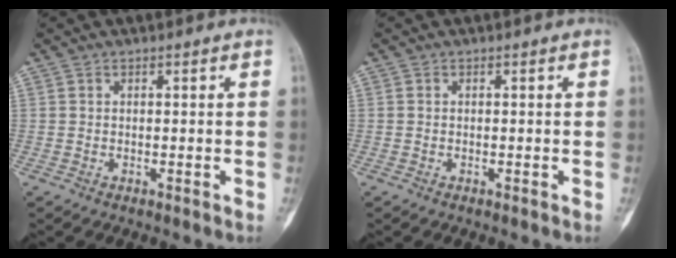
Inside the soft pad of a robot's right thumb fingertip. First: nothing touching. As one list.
[{"total": 0.0}]